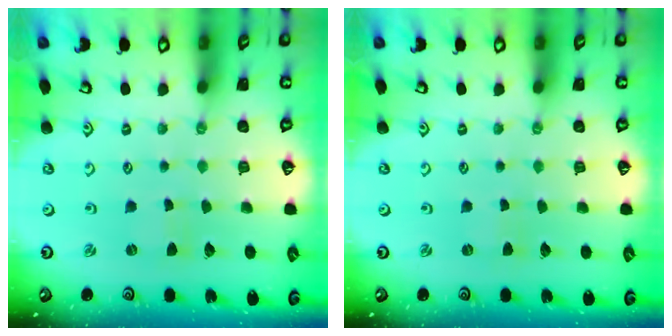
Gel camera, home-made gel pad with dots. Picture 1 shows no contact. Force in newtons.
{"total": 0.0}